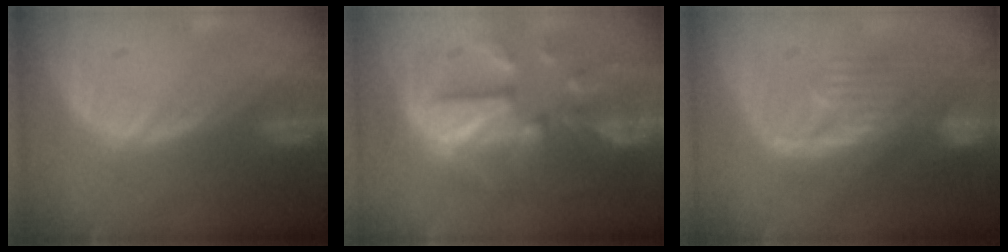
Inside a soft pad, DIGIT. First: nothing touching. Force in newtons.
{"total": 12.2, "press": 12.1, "slide": 1.1}
{"total": 10.3, "press": 9.1, "slide": 4.7}